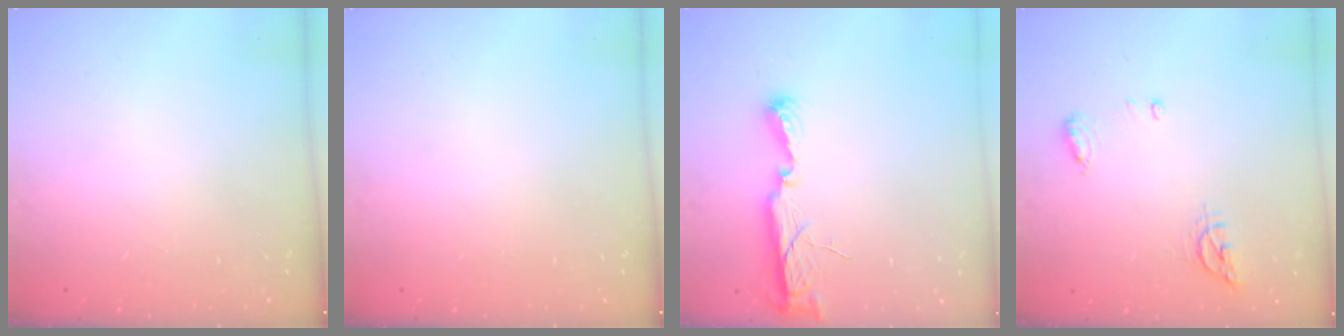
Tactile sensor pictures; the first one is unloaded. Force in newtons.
{"total": 0.0}
{"total": 7.5, "press": 7.5, "slide": 0.4}
{"total": 8.4, "press": 6.9, "slide": 4.9}